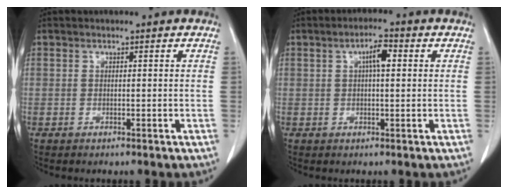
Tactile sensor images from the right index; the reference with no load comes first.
{"total": 3.6, "force": [0.9, 1.0, 3.4], "torque": [-0.060, 0.010, 0.013]}